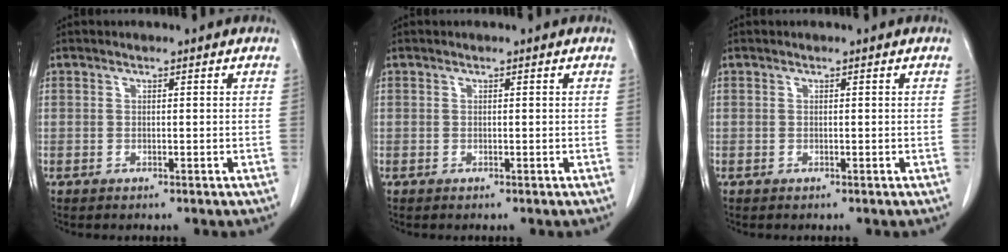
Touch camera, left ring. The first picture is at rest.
{"total": 0.0}
{"total": 0.0}